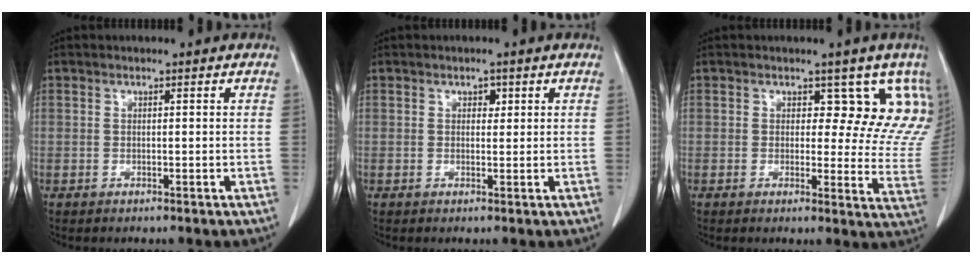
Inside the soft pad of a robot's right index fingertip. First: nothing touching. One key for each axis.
{"total": 1.2, "fx": 0.5, "fy": 0.8, "fz": 0.7, "tx": -0.005, "ty": 0.000, "tz": 0.006}
{"total": 9.3, "fx": 6.5, "fy": 4.8, "fz": 4.6, "tx": -0.021, "ty": -0.020, "tz": 0.048}